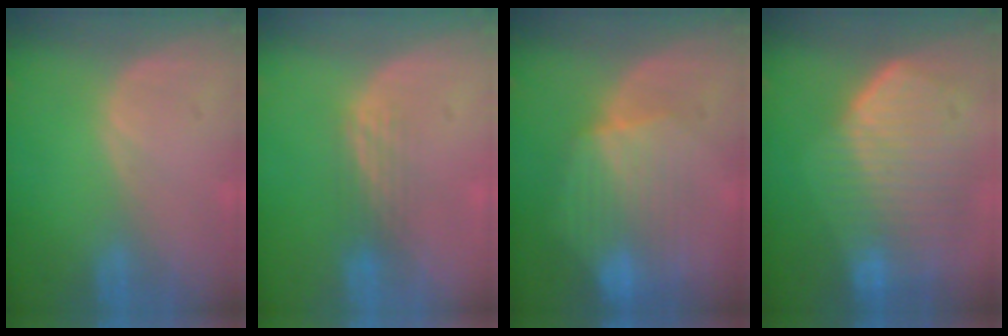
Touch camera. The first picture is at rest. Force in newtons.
{"total": 2.8, "press": 2.5, "slide": 1.3}
{"total": 8.6, "press": 8.0, "slide": 3.2}
{"total": 10.8, "press": 9.5, "slide": 5.2}